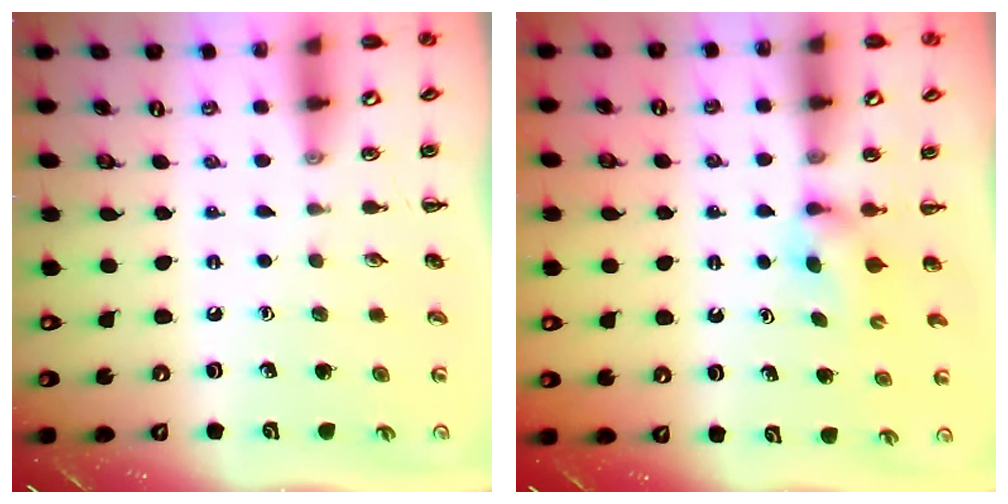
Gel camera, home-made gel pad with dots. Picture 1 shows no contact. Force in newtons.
{"total": 2.9, "press": 2.8, "slide": 1.0}